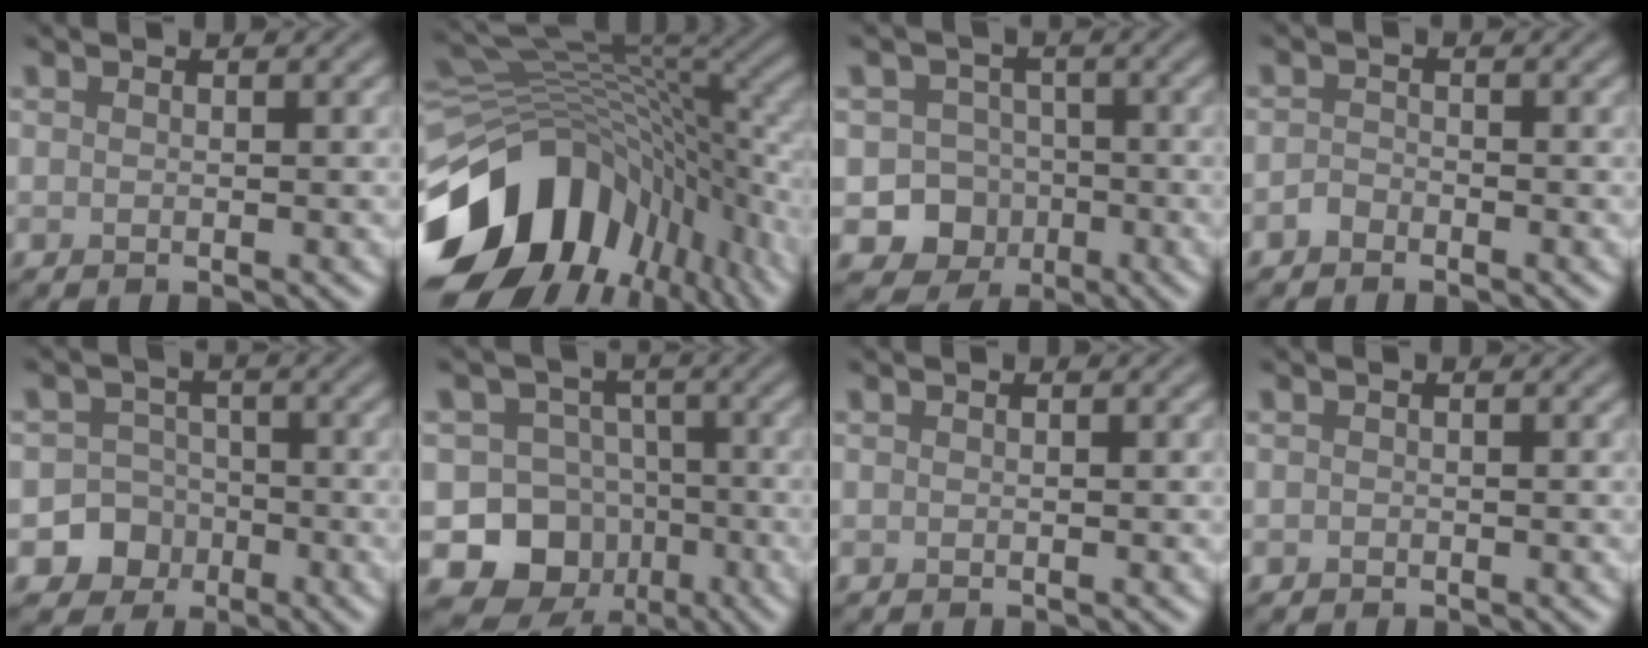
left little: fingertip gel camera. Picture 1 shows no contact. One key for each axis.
{"total": 15.3, "fx": -6.3, "fy": 10.3, "fz": 9.4, "tx": -0.181, "ty": 0.000, "tz": -0.103}
{"total": 7.0, "fx": -2.8, "fy": 6.2, "fz": 1.6, "tx": 0.003, "ty": -0.011, "tz": -0.067}
{"total": 1.0, "fx": -0.8, "fy": 0.5, "fz": 0.3, "tx": -0.004, "ty": 0.003, "tz": -0.019}
{"total": 5.3, "fx": -2.3, "fy": 4.7, "fz": 0.5, "tx": 0.025, "ty": -0.008, "tz": -0.062}
{"total": 10.2, "fx": -4.1, "fy": 8.9, "fz": 2.9, "tx": -0.030, "ty": -0.007, "tz": -0.085}
{"total": 0.0}
{"total": 0.0}